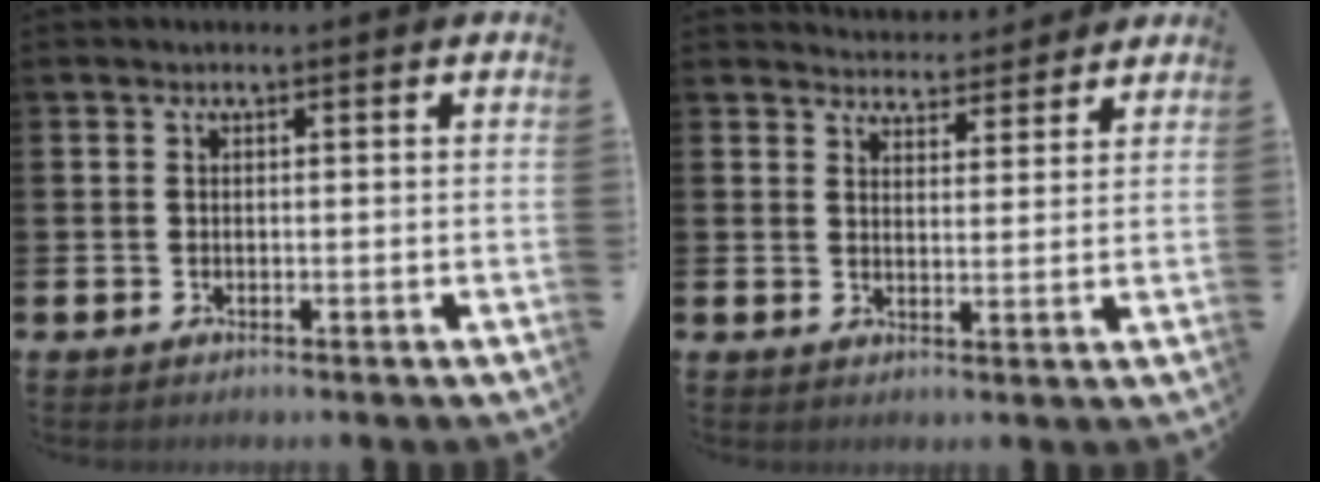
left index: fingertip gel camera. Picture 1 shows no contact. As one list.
[{"total": 4.1, "force": [4.0, 0.9, -0.2], "torque": [-0.004, -0.026, 0.071]}]